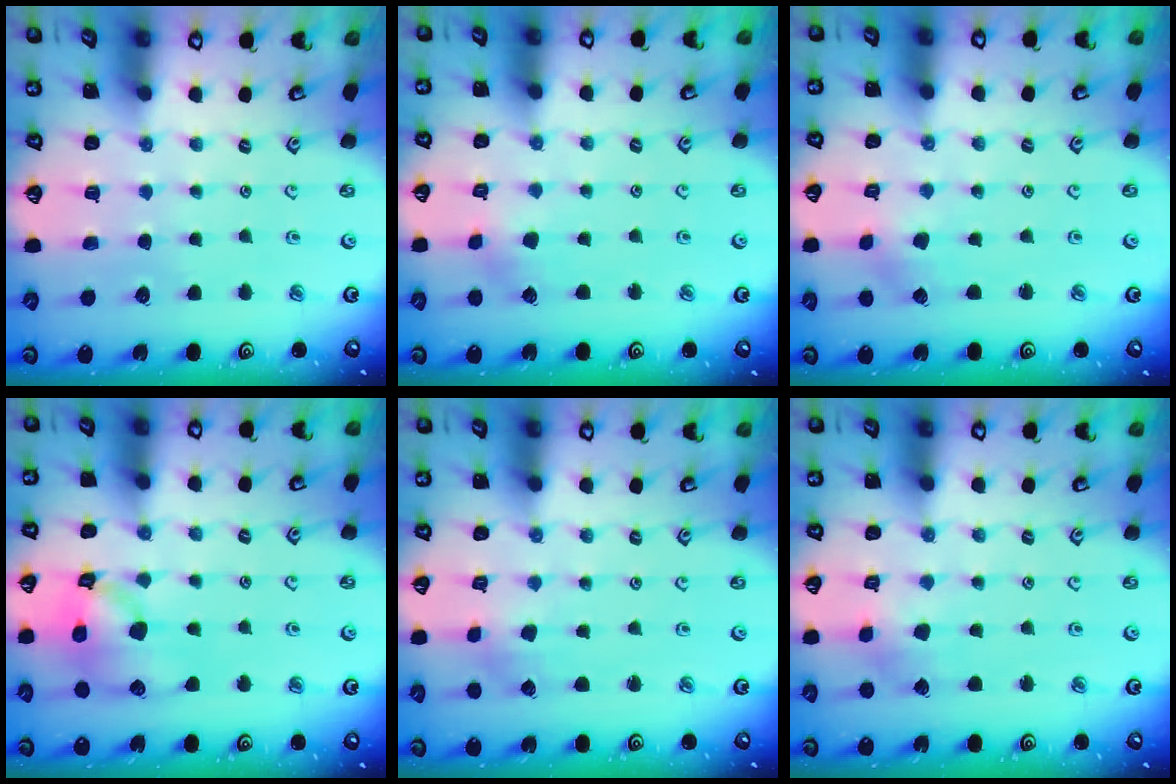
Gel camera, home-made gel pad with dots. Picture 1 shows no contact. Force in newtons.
{"total": 2.5, "press": 2.4, "slide": 0.7}
{"total": 1.2, "press": 1.2, "slide": 0.2}
{"total": 15.4, "press": 15.2, "slide": 2.1}
{"total": 0.8, "press": 0.8, "slide": 0.2}
{"total": 3.8, "press": 3.8, "slide": 0.4}